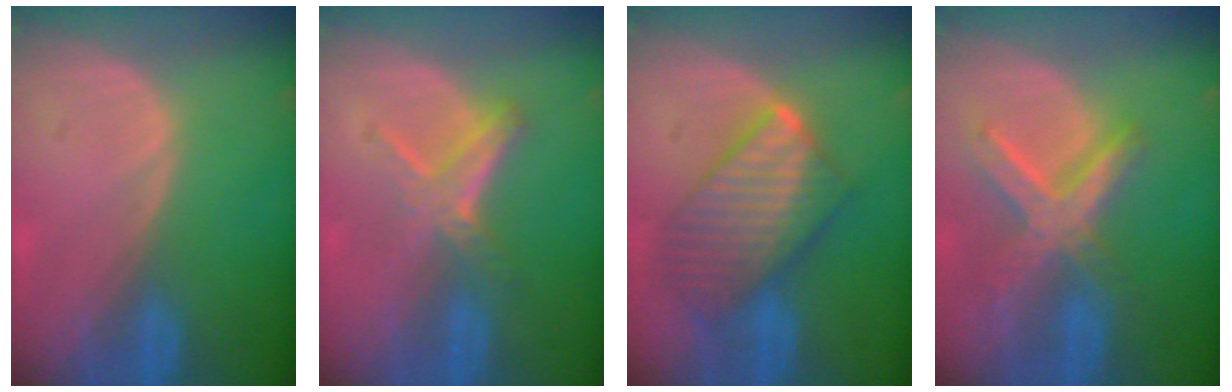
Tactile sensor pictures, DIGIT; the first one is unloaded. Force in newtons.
{"total": 4.9, "press": 4.8, "slide": 0.9}
{"total": 9.6, "press": 9.5, "slide": 0.8}
{"total": 8.1, "press": 7.0, "slide": 4.1}